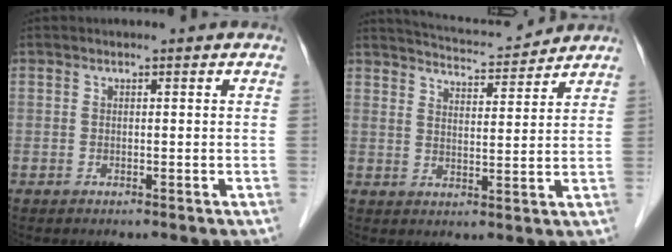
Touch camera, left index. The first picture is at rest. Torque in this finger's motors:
{"motor_torque": [0.45, -0.66, 0.01, 0.01]}